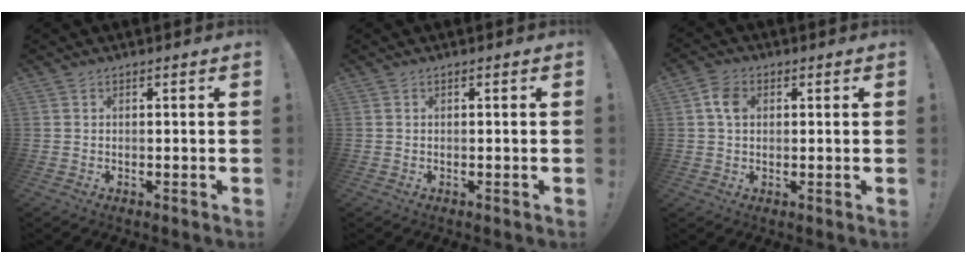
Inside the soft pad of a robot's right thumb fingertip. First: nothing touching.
{"total": 0.0}
{"total": 5.5, "force": [1.4, 4.0, 3.5], "torque": [-0.054, 0.007, 0.027]}